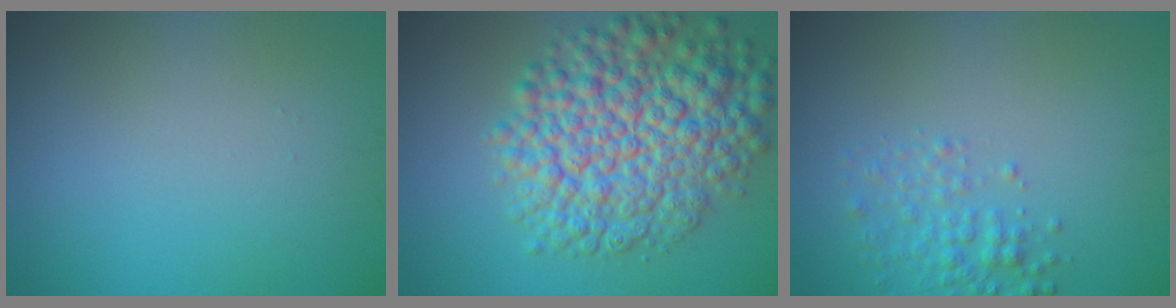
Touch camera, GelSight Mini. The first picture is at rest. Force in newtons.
{"total": 9.9, "press": 9.9, "slide": 0.3}
{"total": 2.3, "press": 2.3, "slide": 0.1}